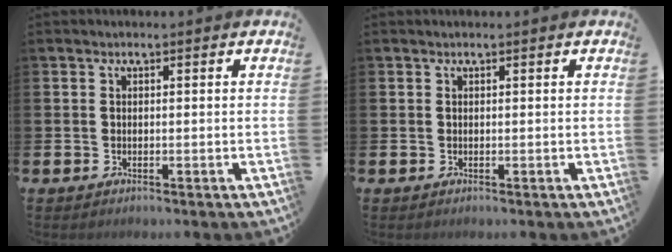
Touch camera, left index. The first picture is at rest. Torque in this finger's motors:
{"motor_torque": [0.23, -1.23, 0.06, 0.00]}